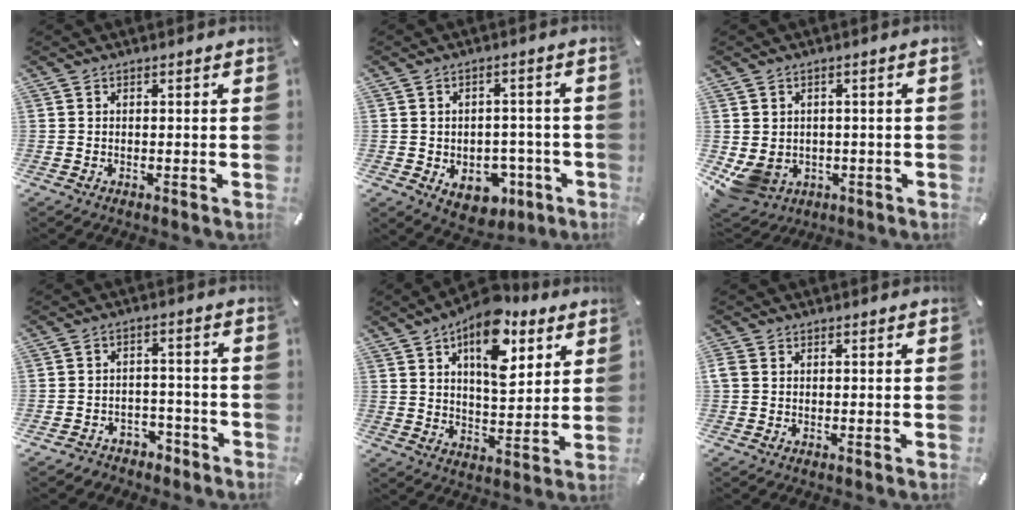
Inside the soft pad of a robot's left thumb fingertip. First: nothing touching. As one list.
[{"total": 7.7, "force": [-2.5, 6.1, 3.8], "torque": [-0.031, 0.014, -0.036]}, {"total": 5.8, "force": [-0.9, 5.5, 1.7], "torque": [-0.055, 0.002, -0.018]}, {"total": 4.1, "force": [-2.5, 3.1, 0.5], "torque": [-0.006, 0.013, -0.047]}, {"total": 14.4, "force": [8.0, 7.6, 9.3], "torque": [-0.133, -0.034, 0.137]}, {"total": 1.4, "force": [0.0, 1.1, 0.8], "torque": [-0.015, 0.005, 0.000]}]